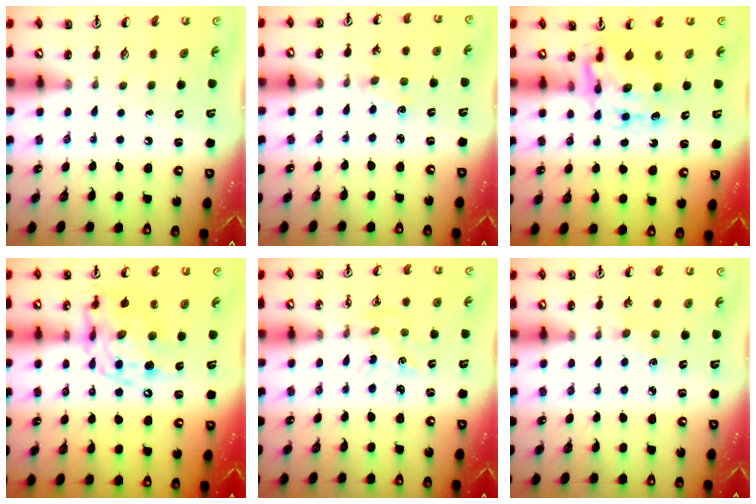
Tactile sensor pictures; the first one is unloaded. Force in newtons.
{"total": 1.4, "press": 1.4, "slide": 0.2}
{"total": 9.7, "press": 9.7, "slide": 0.8}
{"total": 13.5, "press": 13.5, "slide": 1.1}
{"total": 1.7, "press": 1.7, "slide": 0.3}
{"total": 2.4, "press": 2.3, "slide": 0.4}